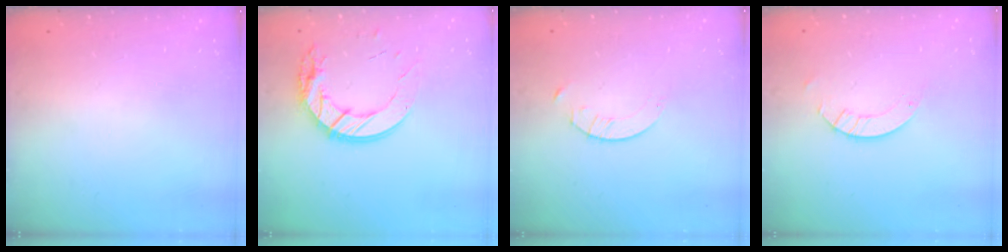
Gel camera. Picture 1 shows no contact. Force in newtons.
{"total": 14.7, "press": 14.6, "slide": 1.3}
{"total": 1.6, "press": 1.6, "slide": 0.2}
{"total": 3.2, "press": 3.2, "slide": 0.3}